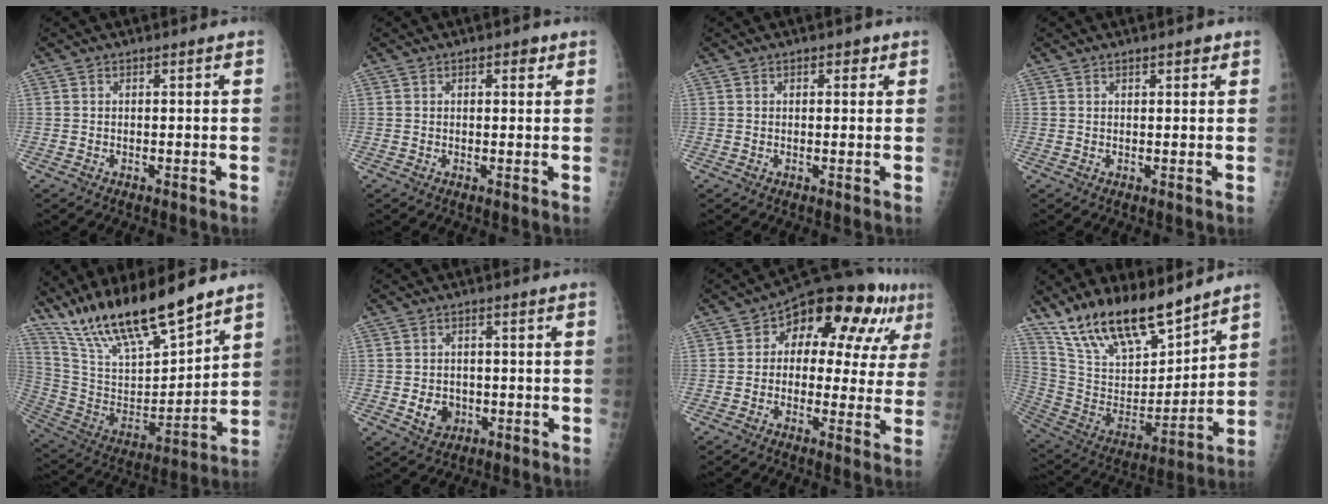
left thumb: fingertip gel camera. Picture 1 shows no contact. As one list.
[{"total": 2.1, "force": [1.1, 1.1, 1.4], "torque": [-0.008, -0.001, 0.013]}, {"total": 1.7, "force": [0.9, 1.1, 1.0], "torque": [0.000, -0.001, 0.009]}, {"total": 1.7, "force": [1.1, 0.7, 1.1], "torque": [-0.007, -0.003, 0.013]}, {"total": 21.3, "force": [17.0, 4.6, 11.9], "torque": [-0.193, -0.073, 0.321]}, {"total": 4.6, "force": [-1.0, 3.8, 2.3], "torque": [-0.022, 0.004, -0.008]}, {"total": 17.9, "force": [6.6, 9.6, 13.6], "torque": [-0.132, 0.018, 0.080]}, {"total": 20.0, "force": [15.9, 6.8, 10.1], "torque": [-0.148, -0.082, 0.297]}]